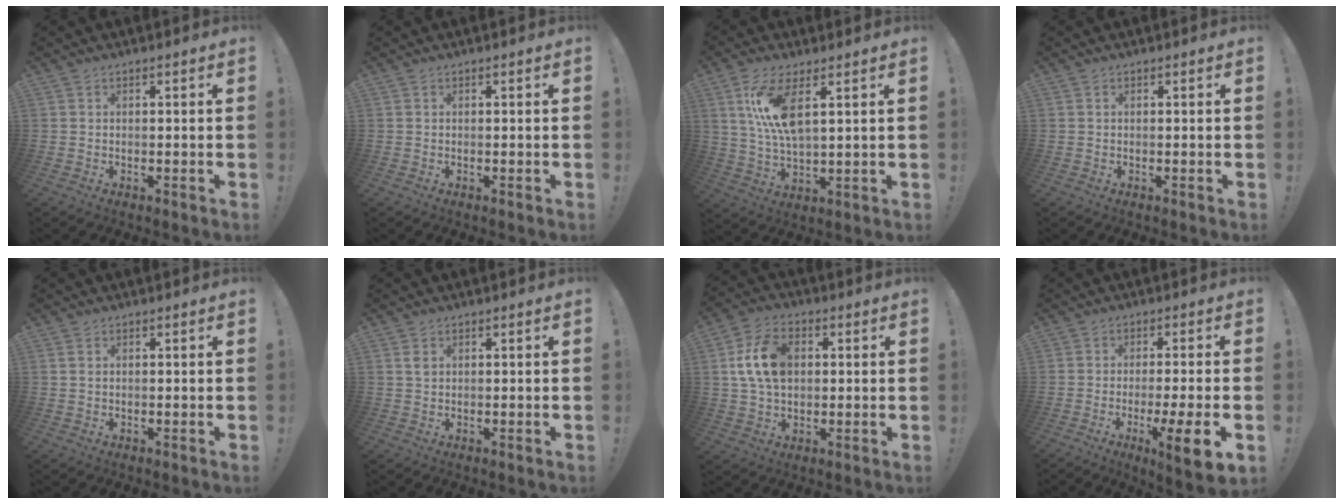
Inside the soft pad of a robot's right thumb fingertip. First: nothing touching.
{"total": 0.0}
{"total": 11.7, "force": [4.4, 4.1, 10.0], "torque": [-0.197, -0.021, 0.075]}
{"total": 0.0}
{"total": 0.9, "force": [0.4, 0.5, 0.6], "torque": [-0.014, 0.003, 0.007]}
{"total": 1.5, "force": [0.7, 1.0, 0.9], "torque": [-0.016, 0.003, 0.012]}
{"total": 13.5, "force": [2.5, 9.2, 9.5], "torque": [-0.162, 0.005, 0.048]}
{"total": 10.4, "force": [-3.7, 0.4, 9.7], "torque": [-0.144, 0.011, -0.051]}